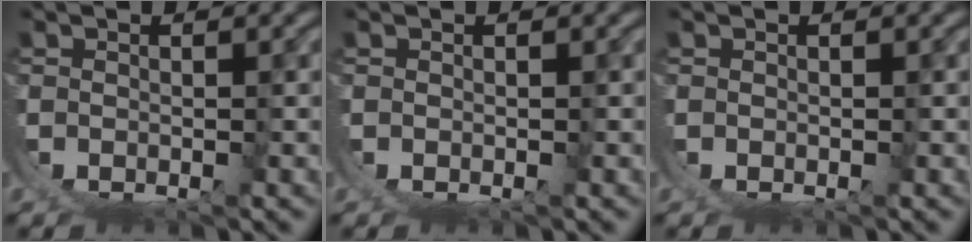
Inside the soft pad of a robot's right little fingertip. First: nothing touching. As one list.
[{"total": 0.0}, {"total": 0.0}]